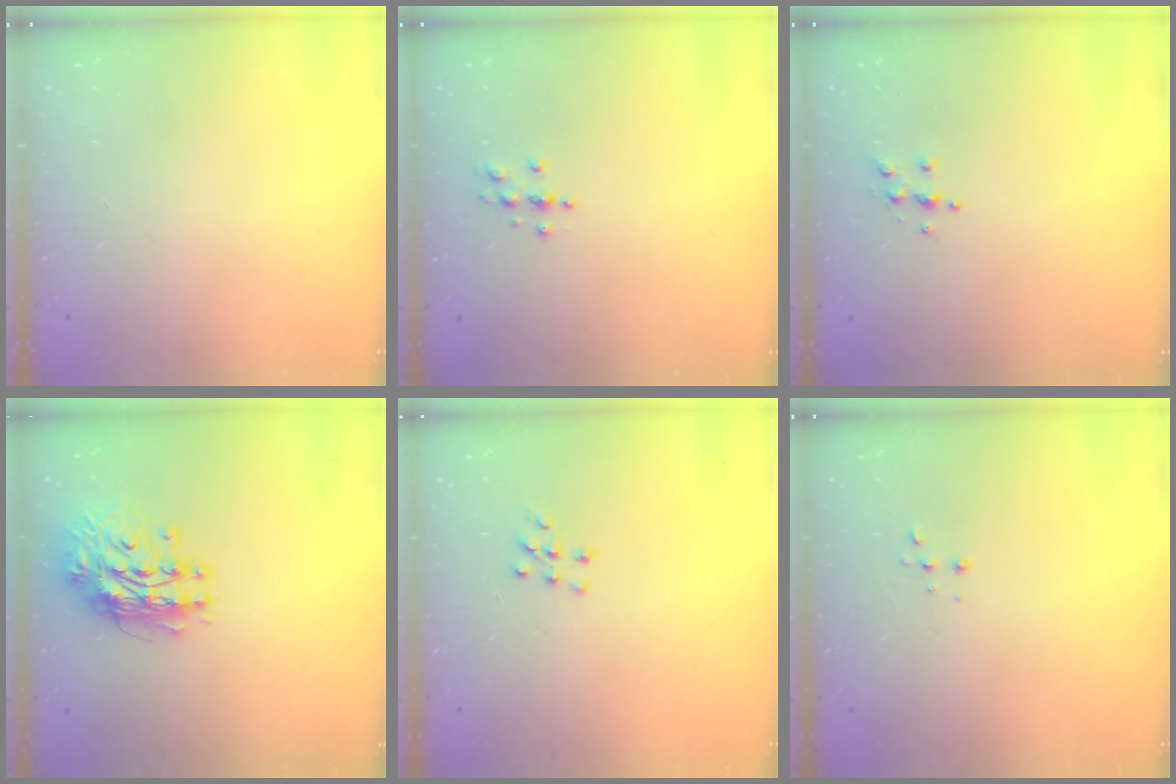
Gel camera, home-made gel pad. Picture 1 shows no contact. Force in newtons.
{"total": 3.2, "press": 3.2, "slide": 0.5}
{"total": 4.4, "press": 4.4, "slide": 0.4}
{"total": 12.3, "press": 12.2, "slide": 1.1}
{"total": 5.6, "press": 5.6, "slide": 0.8}
{"total": 2.2, "press": 2.2, "slide": 0.5}